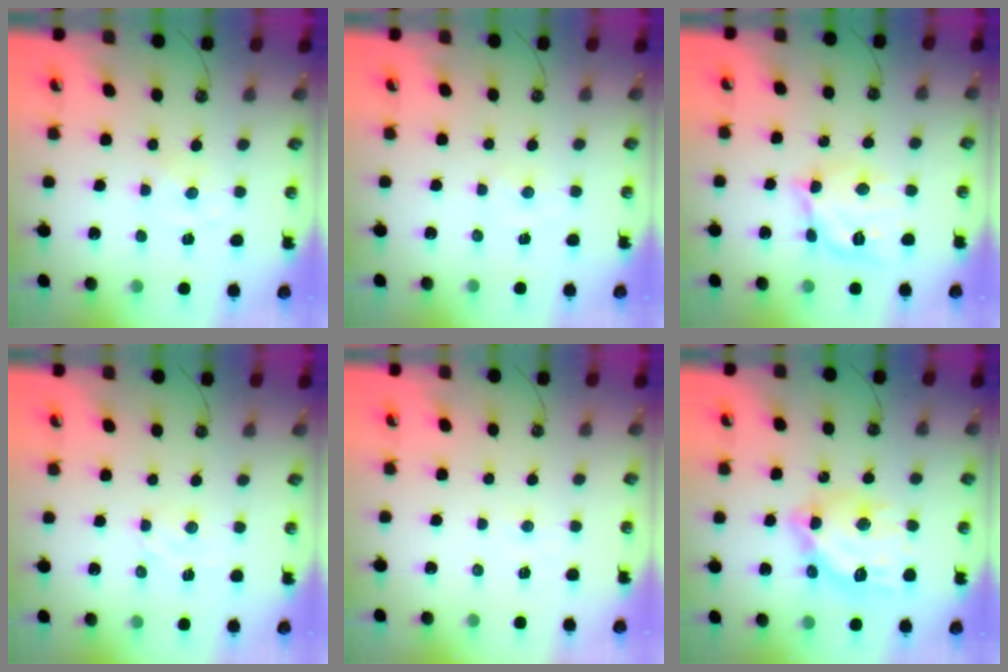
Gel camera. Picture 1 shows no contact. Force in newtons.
{"total": 1.0, "press": 1.0, "slide": 0.2}
{"total": 14.2, "press": 14.2, "slide": 1.1}
{"total": 2.0, "press": 2.0, "slide": 0.3}
{"total": 2.6, "press": 2.6, "slide": 0.3}
{"total": 15.8, "press": 15.7, "slide": 1.6}